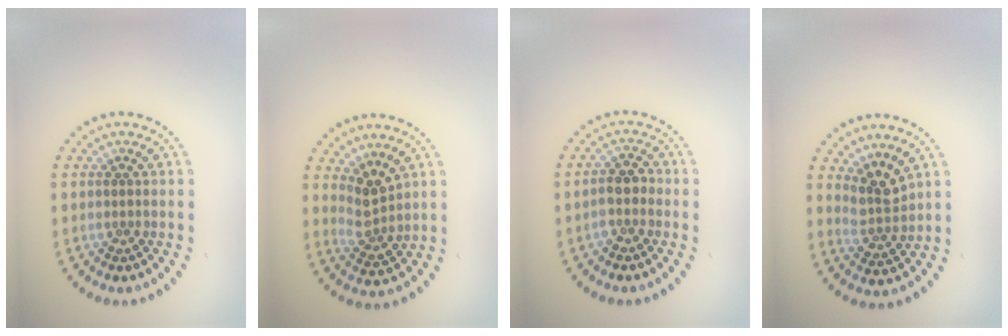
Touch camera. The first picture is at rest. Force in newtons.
{"total": 2.7, "press": 2.0, "slide": 1.8}
{"total": 2.0, "press": 1.8, "slide": 0.7}
{"total": 2.9, "press": 2.1, "slide": 2.0}